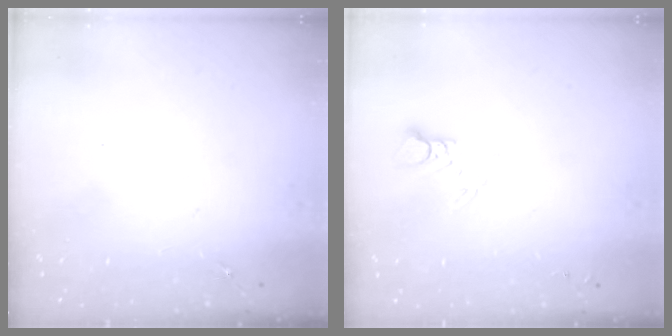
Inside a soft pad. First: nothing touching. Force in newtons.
{"total": 2.9, "press": 2.9, "slide": 0.2}